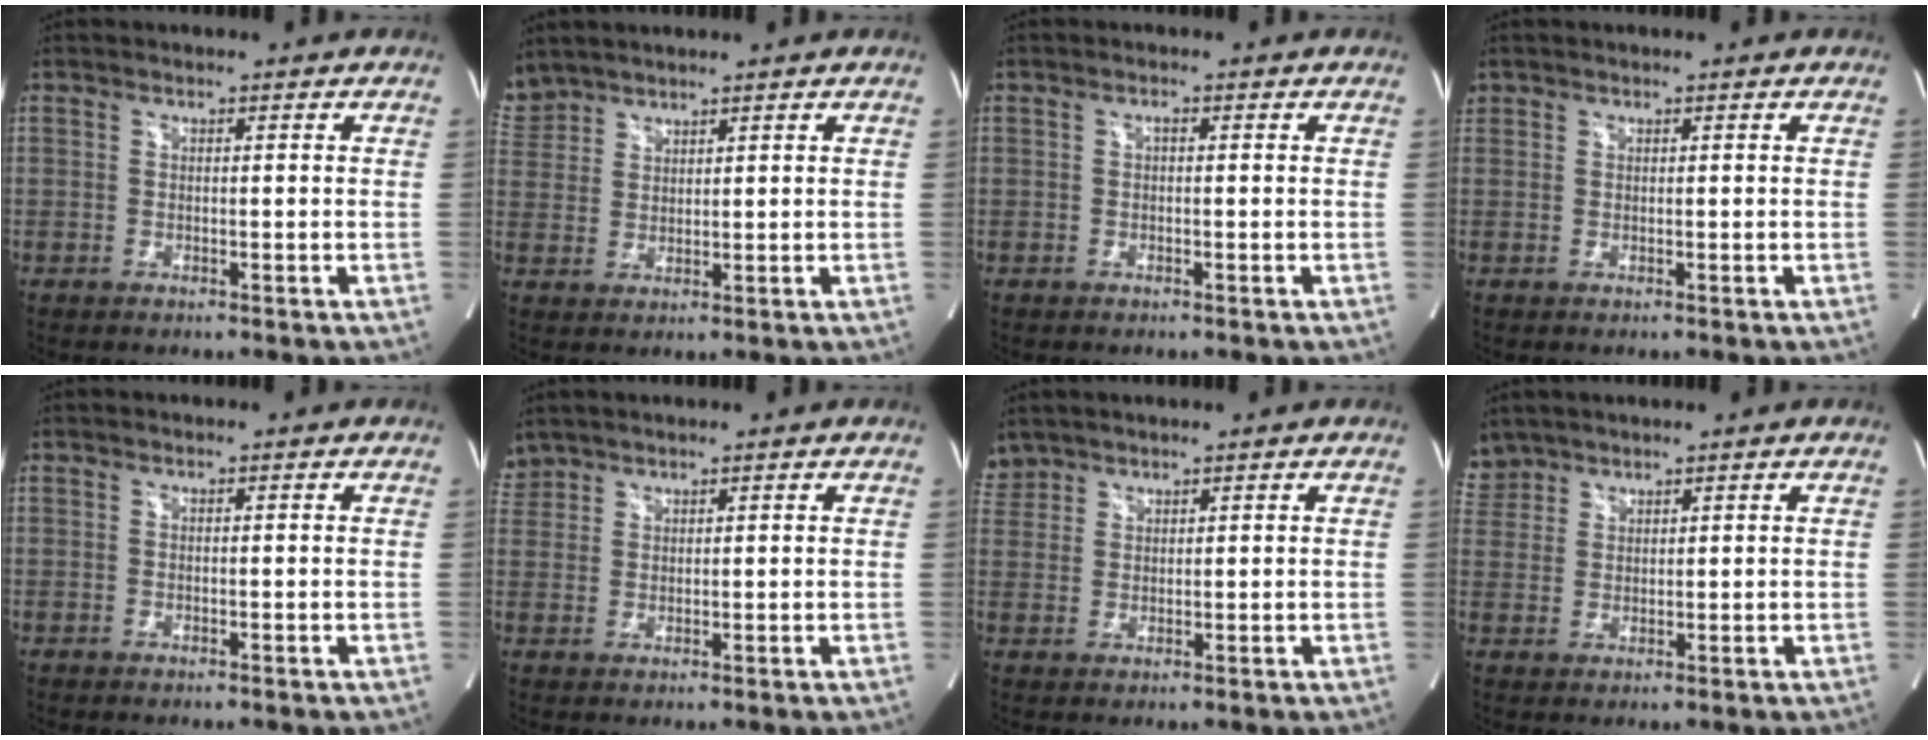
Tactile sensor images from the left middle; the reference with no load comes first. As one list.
[{"total": 4.9, "force": [4.6, 1.7, 0.1], "torque": [-0.014, 0.018, 0.101]}, {"total": 0.5, "force": [0.1, 0.1, 0.5], "torque": [-0.012, 0.001, 0.001]}, {"total": 0.7, "force": [0.4, 0.5, 0.0], "torque": [0.000, 0.010, 0.009]}, {"total": 0.0}, {"total": 2.9, "force": [2.6, 1.2, -0.2], "torque": [0.001, 0.015, 0.054]}, {"total": 3.3, "force": [2.9, 1.6, -0.2], "torque": [0.004, 0.013, 0.060]}, {"total": 4.0, "force": [3.5, 2.0, -0.3], "torque": [0.007, 0.014, 0.074]}]